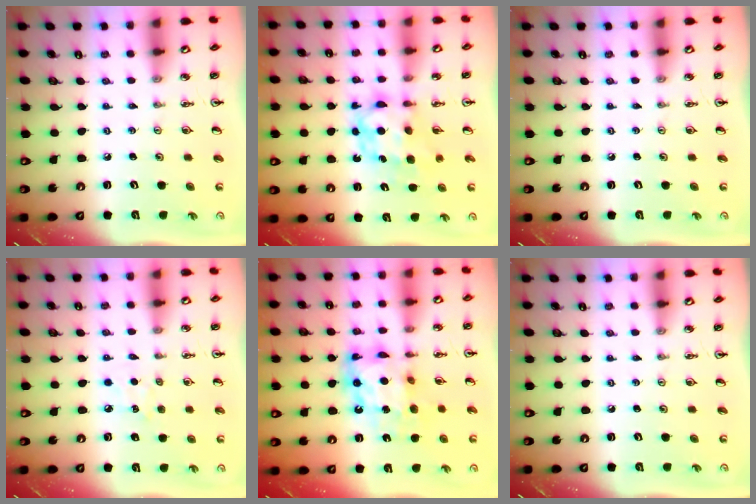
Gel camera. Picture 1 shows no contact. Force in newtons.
{"total": 6.7, "press": 6.7, "slide": 0.6}
{"total": 0.0}
{"total": 5.4, "press": 5.4, "slide": 0.7}
{"total": 12.4, "press": 12.4, "slide": 1.1}
{"total": 0.0}